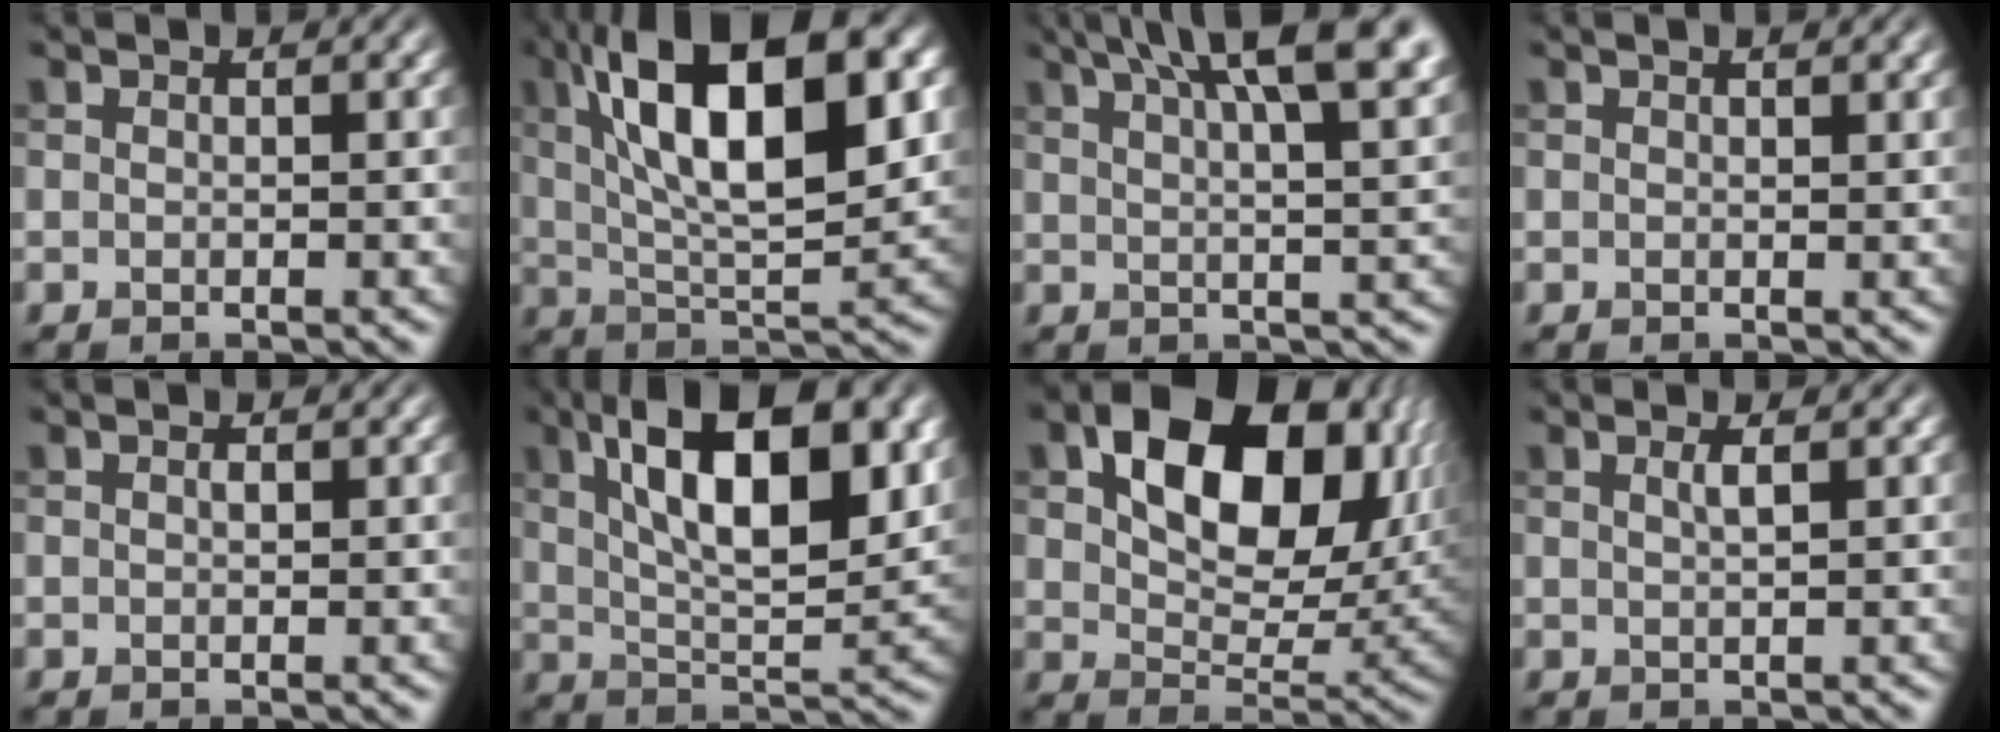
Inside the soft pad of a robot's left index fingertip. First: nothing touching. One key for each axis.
{"total": 14.8, "fx": 4.4, "fy": 5.5, "fz": 13.0, "tx": -0.200, "ty": 0.016, "tz": 0.063}
{"total": 12.5, "fx": 6.9, "fy": 4.1, "fz": 9.5, "tx": -0.107, "ty": 0.050, "tz": 0.068}
{"total": 1.0, "fx": 0.7, "fy": 0.2, "fz": 0.7, "tx": -0.009, "ty": 0.002, "tz": 0.012}
{"total": 0.6, "fx": 0.2, "fy": 0.3, "fz": 0.5, "tx": -0.009, "ty": 0.002, "tz": 0.001}
{"total": 13.2, "fx": 4.9, "fy": 5.3, "fz": 11.1, "tx": -0.165, "ty": 0.004, "tz": 0.078}
{"total": 13.6, "fx": 4.1, "fy": 8.3, "fz": 10.0, "tx": -0.144, "ty": 0.001, "tz": 0.078}
{"total": 1.3, "fx": 0.5, "fy": 0.3, "fz": 1.1, "tx": -0.018, "ty": 0.003, "tz": 0.006}